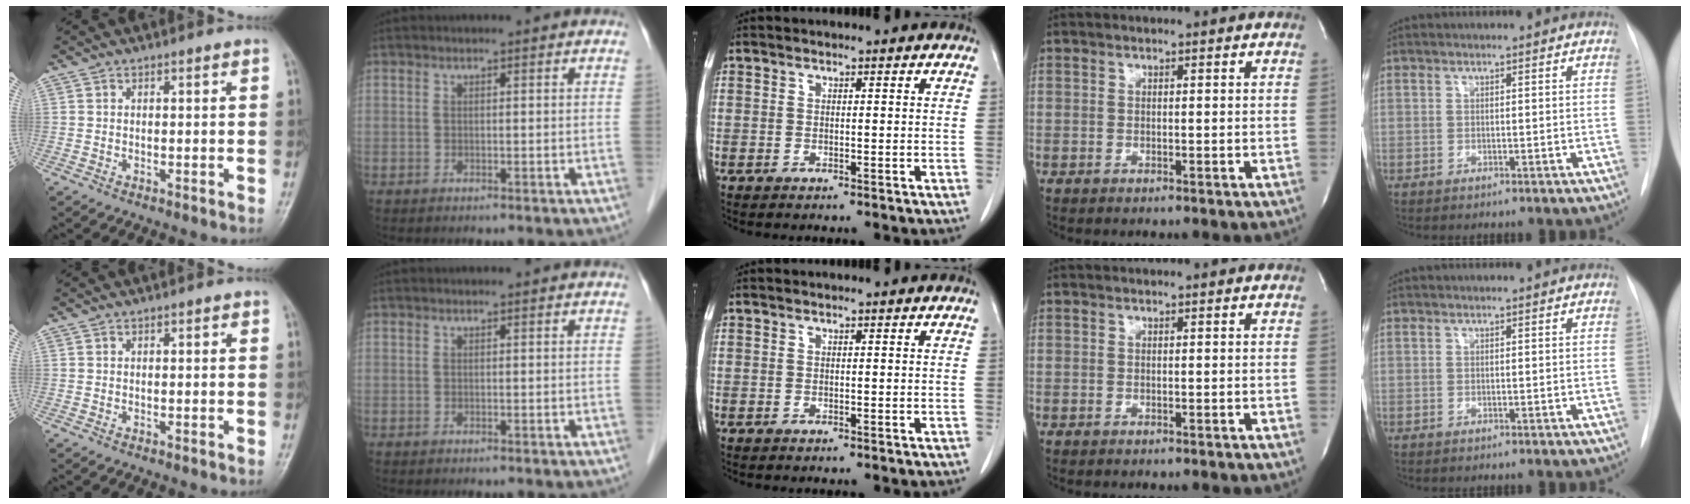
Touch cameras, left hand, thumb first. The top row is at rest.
{}